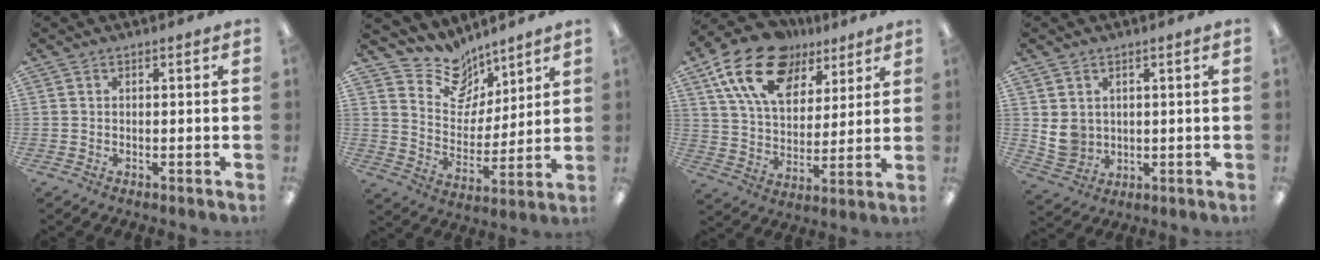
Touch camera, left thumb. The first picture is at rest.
{"total": 12.3, "force": [9.9, 6.8, 2.6], "torque": [-0.046, -0.080, 0.185]}
{"total": 19.1, "force": [11.4, 11.5, 10.2], "torque": [-0.192, -0.037, 0.209]}
{"total": 6.0, "force": [1.8, 5.4, 1.9], "torque": [-0.030, -0.003, 0.036]}